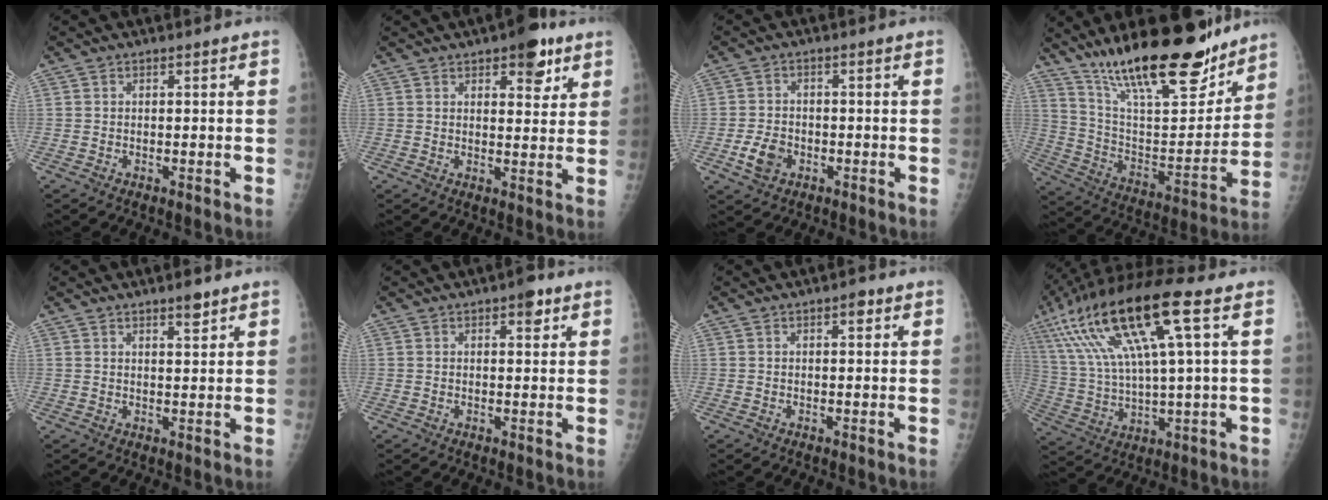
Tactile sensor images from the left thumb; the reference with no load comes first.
{"total": 7.5, "force": [4.3, 3.3, 5.1], "torque": [-0.040, -0.018, 0.053]}
{"total": 4.8, "force": [-1.8, 3.4, 2.8], "torque": [-0.047, 0.009, -0.032]}
{"total": 25.7, "force": [19.1, 7.6, 15.5], "torque": [-0.214, -0.088, 0.317]}
{"total": 3.0, "force": [2.2, 0.8, 1.9], "torque": [-0.022, -0.016, 0.034]}
{"total": 3.1, "force": [1.8, 1.3, 2.2], "torque": [-0.017, -0.005, 0.020]}
{"total": 1.7, "force": [0.8, 0.7, 1.3], "torque": [-0.013, 0.000, 0.008]}
{"total": 20.9, "force": [8.1, 4.2, 18.8], "torque": [-0.383, 0.009, 0.147]}